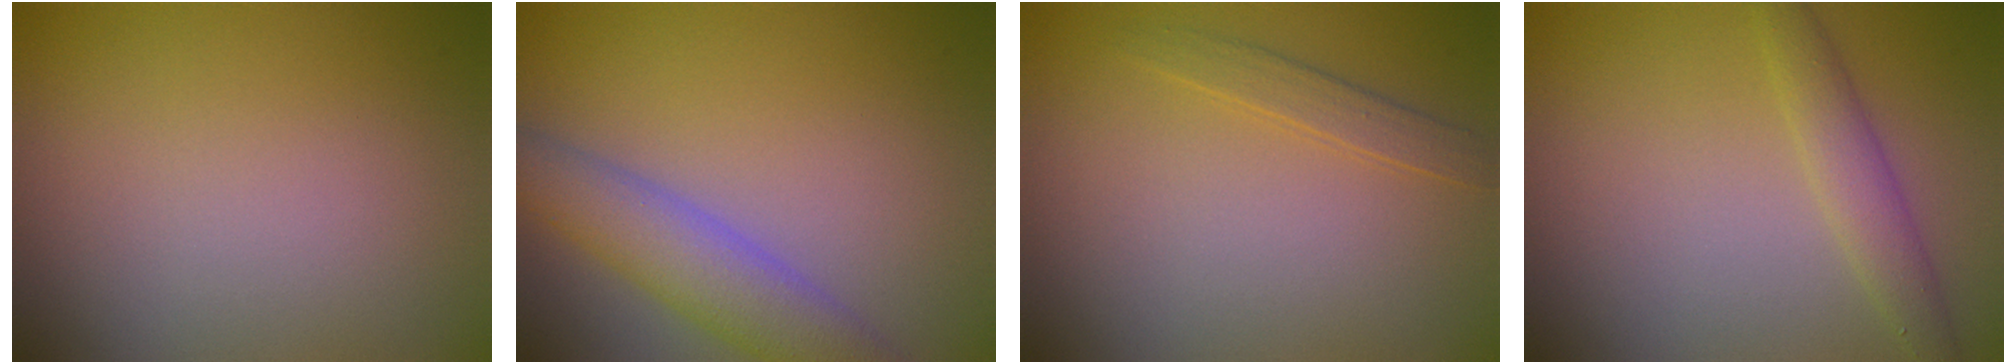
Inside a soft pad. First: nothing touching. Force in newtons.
{"total": 4.9, "press": 4.9, "slide": 0.3}
{"total": 1.3, "press": 1.3, "slide": 0.1}
{"total": 2.3, "press": 2.3, "slide": 0.0}